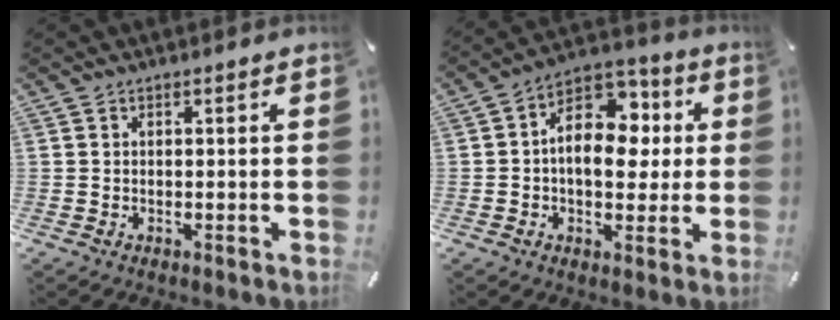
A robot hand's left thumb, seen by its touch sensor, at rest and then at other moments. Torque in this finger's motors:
{"motor_torque": [1.92, 2.79, 0.93, -0.20, 0.48]}